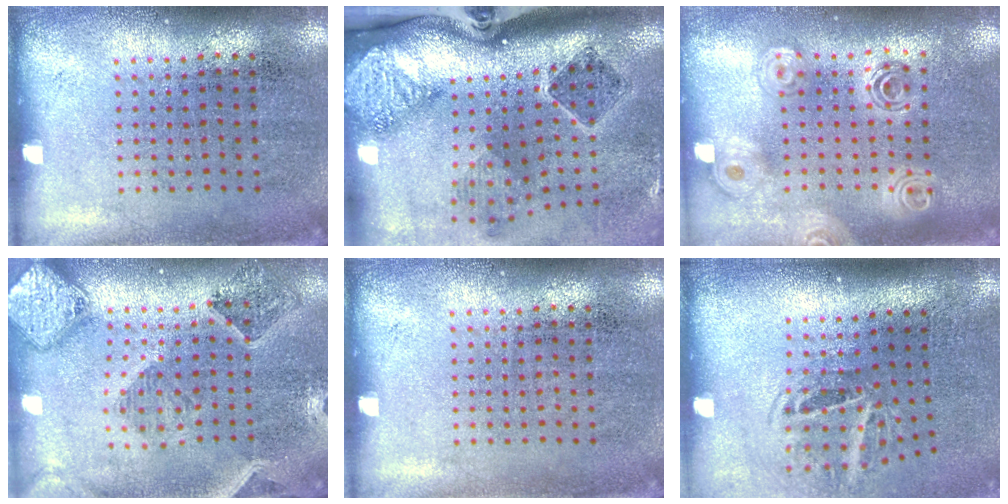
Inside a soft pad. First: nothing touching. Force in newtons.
{"total": 2.9, "press": 1.9, "slide": 2.2}
{"total": 1.8, "press": 1.6, "slide": 0.9}
{"total": 1.6, "press": 1.6, "slide": 0.4}
{"total": 0.0}
{"total": 1.9, "press": 1.3, "slide": 1.4}